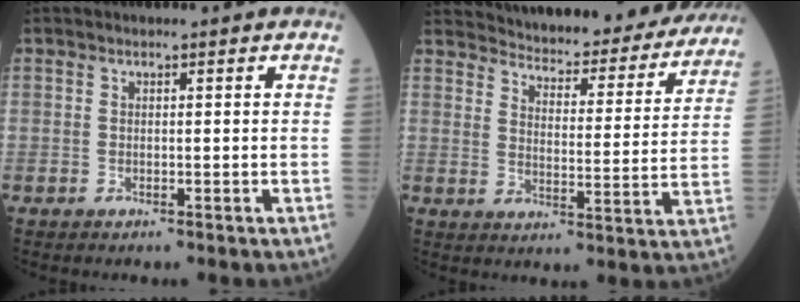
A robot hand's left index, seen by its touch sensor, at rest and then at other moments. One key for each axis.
{"total": 25.3, "fx": 23.7, "fy": 5.3, "fz": 6.8, "tx": -0.090, "ty": -0.056, "tz": 0.284}